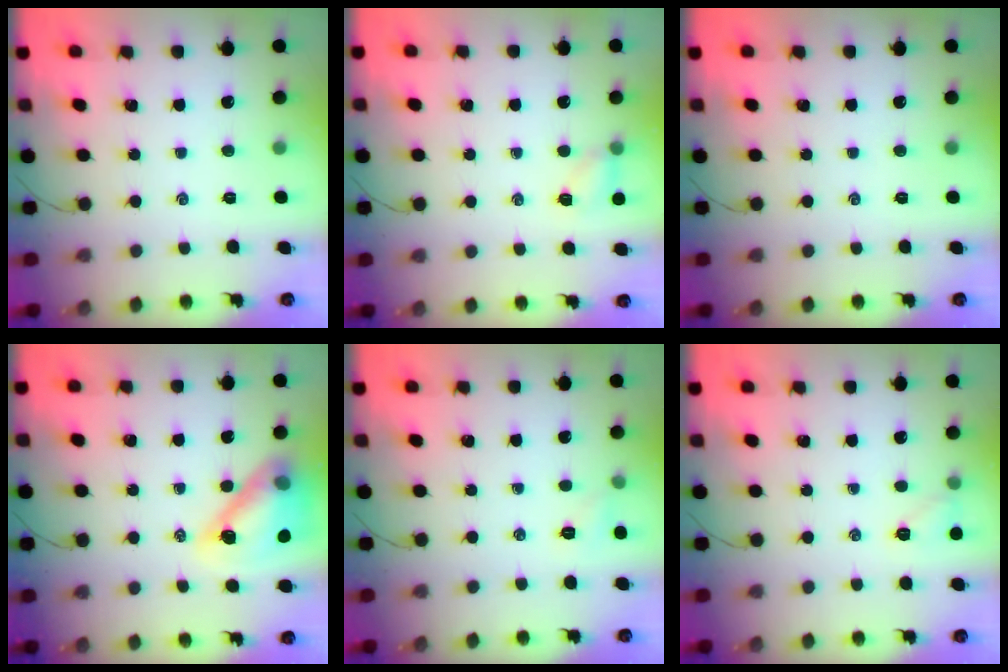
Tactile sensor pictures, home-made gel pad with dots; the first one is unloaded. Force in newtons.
{"total": 5.1, "press": 4.9, "slide": 1.1}
{"total": 0.0}
{"total": 15.6, "press": 14.9, "slide": 4.6}
{"total": 4.6, "press": 4.5, "slide": 1.3}
{"total": 6.0, "press": 5.9, "slide": 1.2}